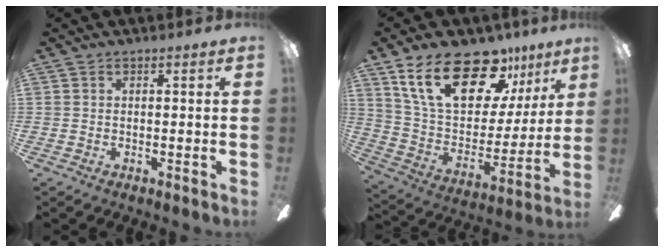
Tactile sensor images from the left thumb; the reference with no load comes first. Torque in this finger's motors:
{"motor_torque": [2.13, 1.60, 1.49, -1.28, 0.13]}